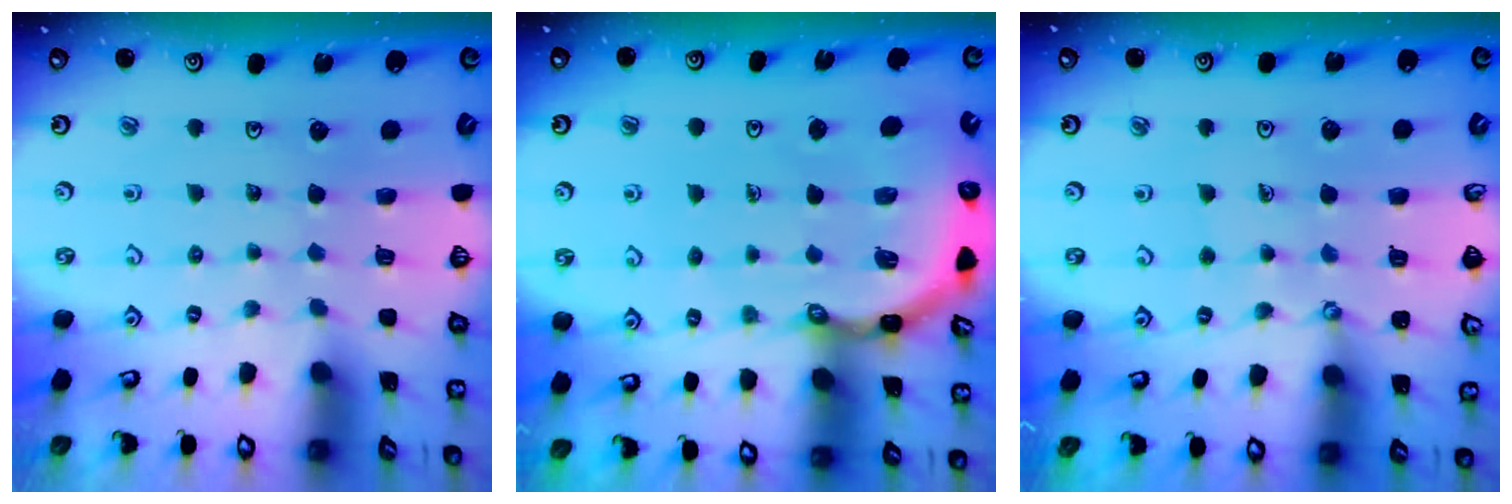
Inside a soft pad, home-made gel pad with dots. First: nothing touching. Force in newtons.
{"total": 7.3, "press": 7.3, "slide": 0.5}
{"total": 1.9, "press": 1.9, "slide": 0.1}